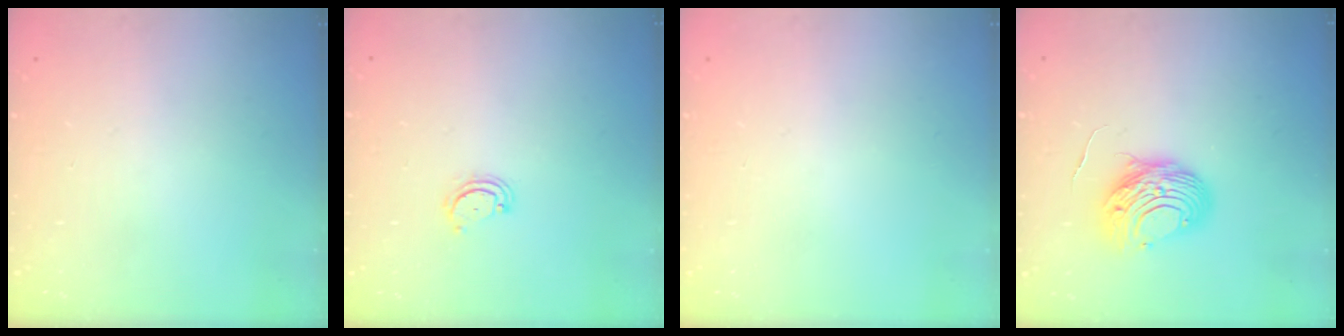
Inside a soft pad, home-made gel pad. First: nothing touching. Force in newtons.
{"total": 3.2, "press": 3.2, "slide": 0.3}
{"total": 0.0}
{"total": 11.2, "press": 11.2, "slide": 0.9}